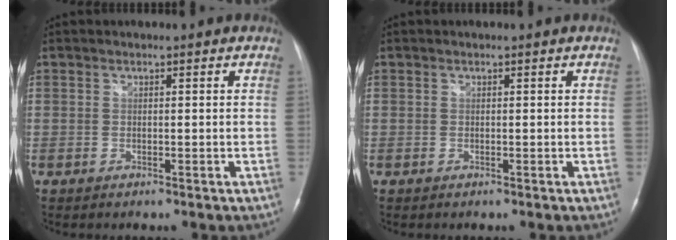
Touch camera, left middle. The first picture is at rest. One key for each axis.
{"total": 0.0}